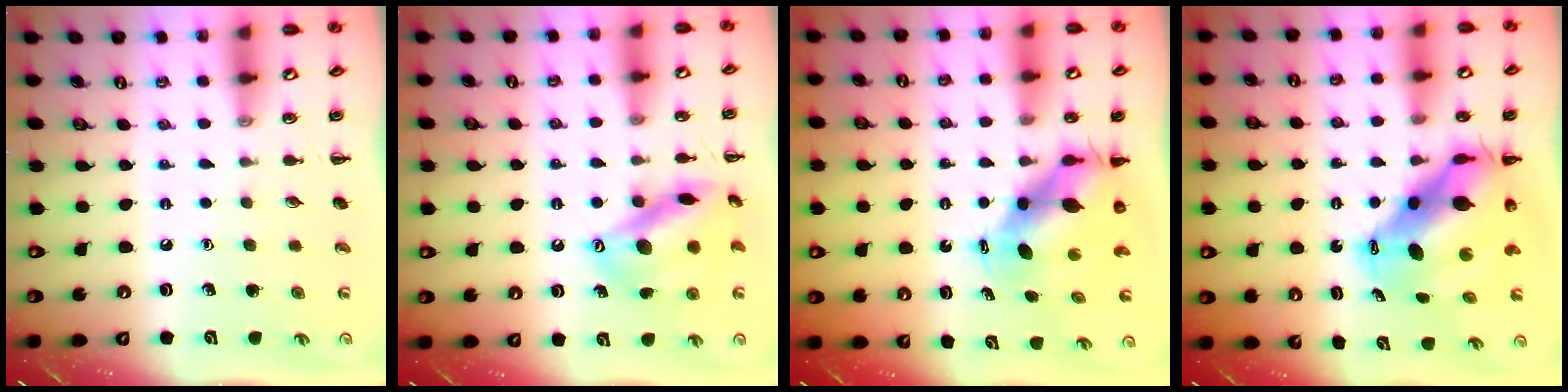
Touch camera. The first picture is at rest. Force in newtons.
{"total": 15.6, "press": 15.6, "slide": 0.7}
{"total": 8.8, "press": 8.6, "slide": 1.5}
{"total": 12.2, "press": 11.8, "slide": 3.2}